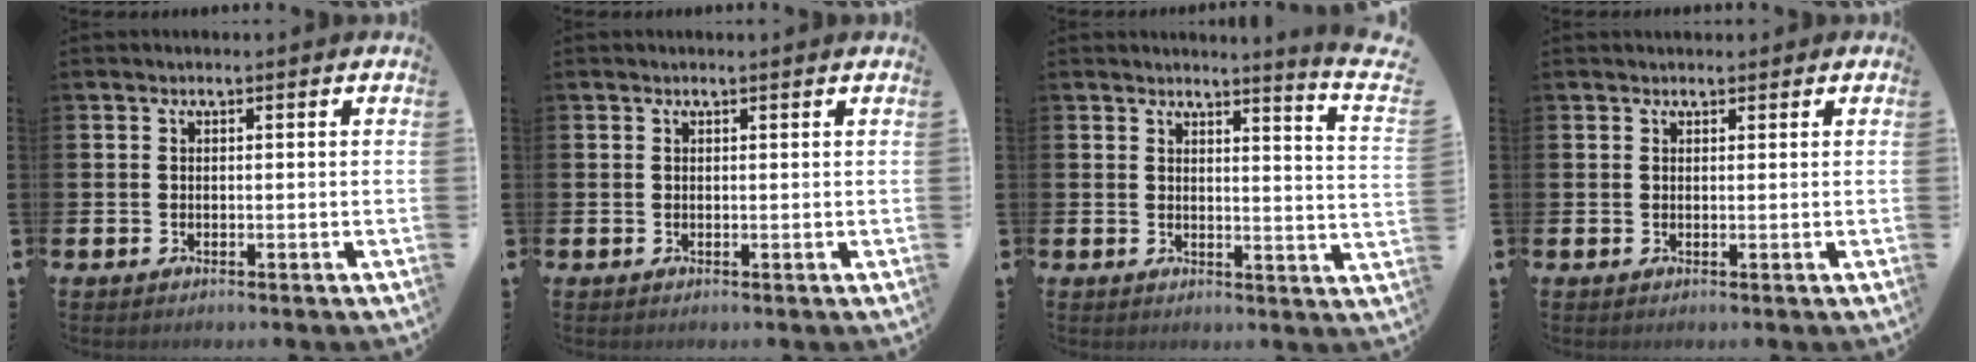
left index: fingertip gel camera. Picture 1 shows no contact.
{"total": 0.0}
{"total": 2.7, "force": [2.4, -0.8, 0.8], "torque": [-0.007, -0.037, 0.032]}
{"total": 1.0, "force": [0.8, 0.5, 0.1], "torque": [0.006, 0.002, 0.013]}